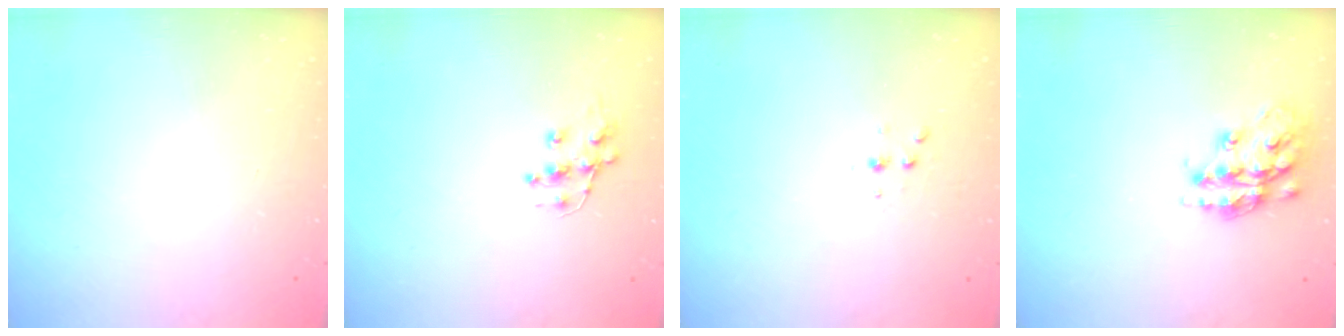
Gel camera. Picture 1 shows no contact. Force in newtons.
{"total": 8.8, "press": 8.8, "slide": 0.6}
{"total": 3.5, "press": 3.5, "slide": 0.5}
{"total": 16.1, "press": 16.1, "slide": 1.0}